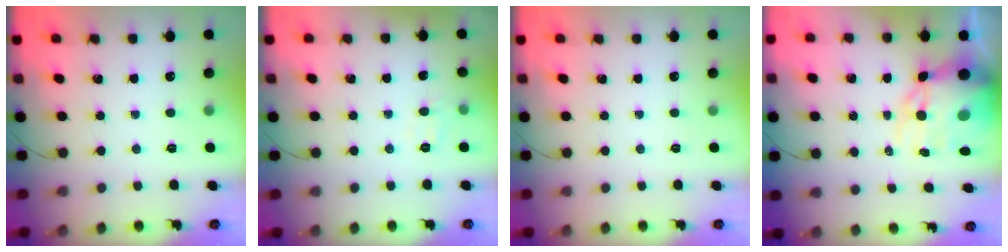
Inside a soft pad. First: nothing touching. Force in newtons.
{"total": 5.7, "press": 5.6, "slide": 1.1}
{"total": 0.0}
{"total": 15.0, "press": 14.6, "slide": 3.6}